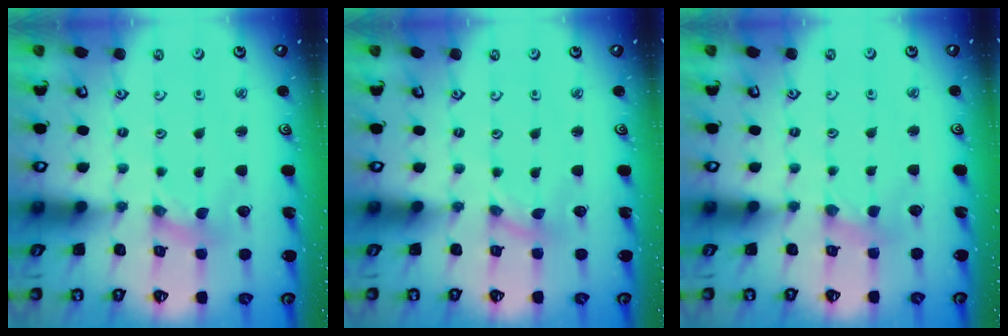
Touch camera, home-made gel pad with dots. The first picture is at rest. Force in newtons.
{"total": 0.0}
{"total": 2.8, "press": 2.7, "slide": 0.5}